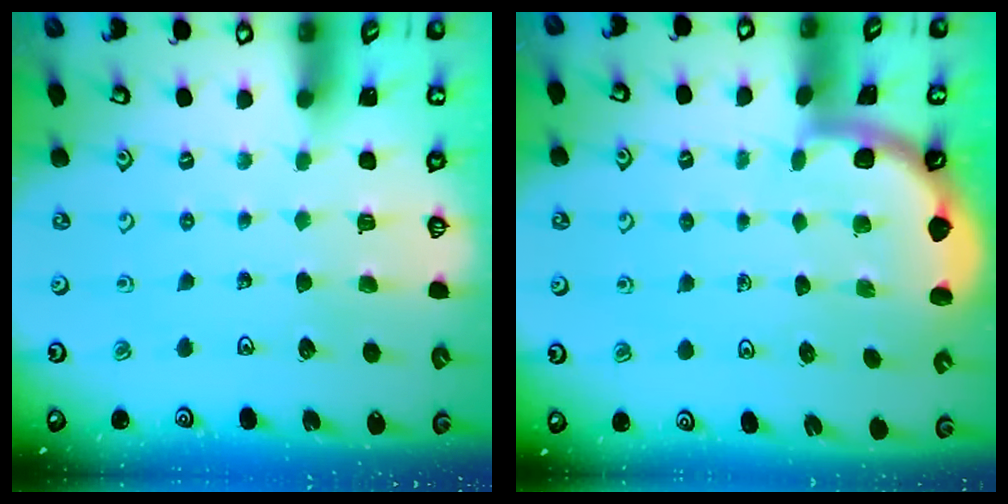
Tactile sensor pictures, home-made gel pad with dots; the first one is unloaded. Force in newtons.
{"total": 1.9, "press": 1.9, "slide": 0.0}